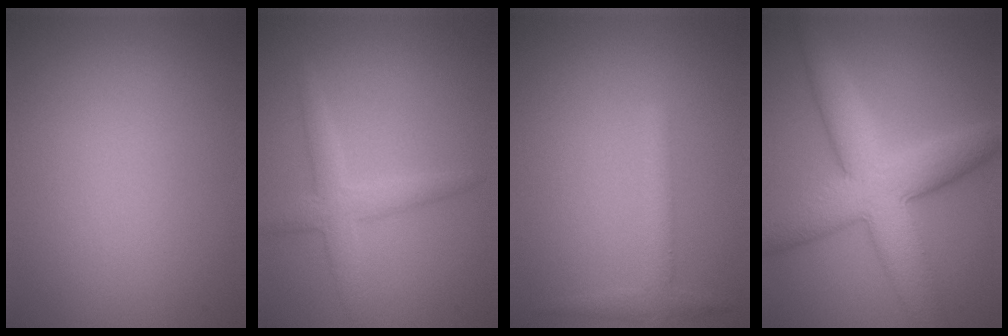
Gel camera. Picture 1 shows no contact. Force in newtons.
{"total": 2.6, "press": 2.6, "slide": 0.1}
{"total": 1.4, "press": 1.4, "slide": 0.1}
{"total": 8.2, "press": 8.2, "slide": 0.3}